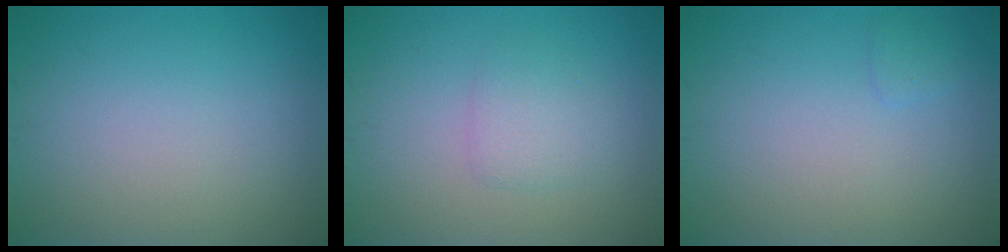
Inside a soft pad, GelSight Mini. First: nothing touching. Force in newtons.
{"total": 1.9, "press": 1.9, "slide": 0.1}
{"total": 0.7, "press": 0.7, "slide": 0.1}